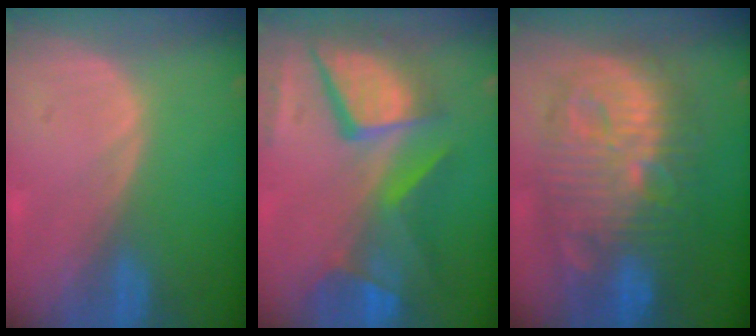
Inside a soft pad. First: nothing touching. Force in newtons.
{"total": 12.4, "press": 10.2, "slide": 7.0}
{"total": 13.8, "press": 13.7, "slide": 1.3}